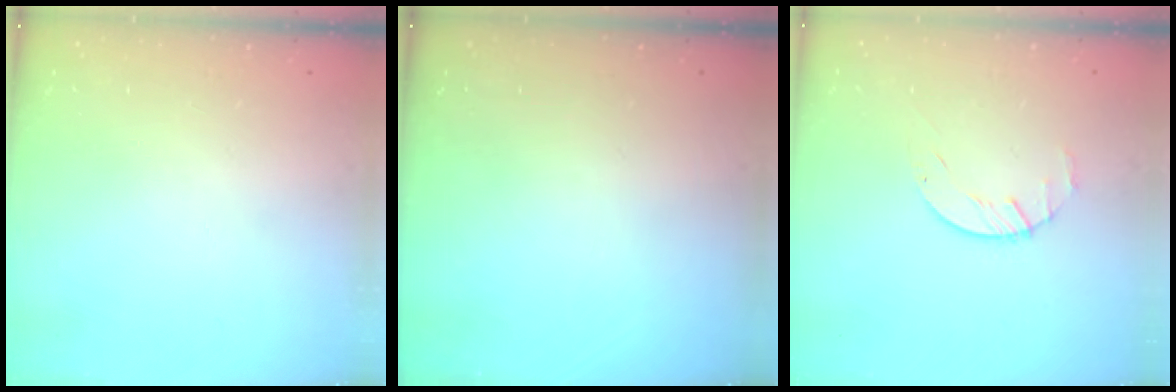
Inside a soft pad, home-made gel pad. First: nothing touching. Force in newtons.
{"total": 0.0}
{"total": 1.6, "press": 1.6, "slide": 0.3}